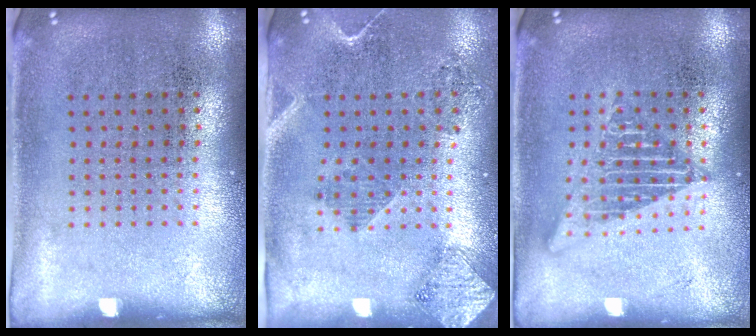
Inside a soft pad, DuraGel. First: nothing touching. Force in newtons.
{"total": 1.9, "press": 1.7, "slide": 1.0}
{"total": 1.7, "press": 1.7, "slide": 0.2}